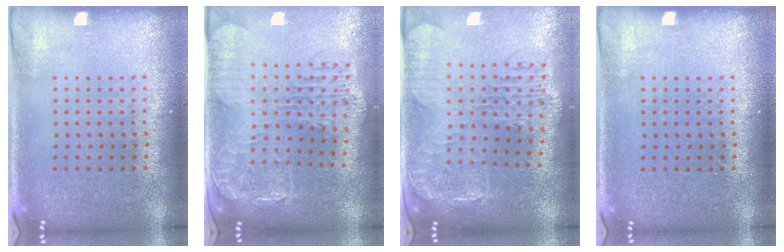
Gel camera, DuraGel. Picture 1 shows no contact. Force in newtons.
{"total": 1.8, "press": 1.6, "slide": 0.7}
{"total": 1.8, "press": 1.6, "slide": 0.7}
{"total": 0.0}